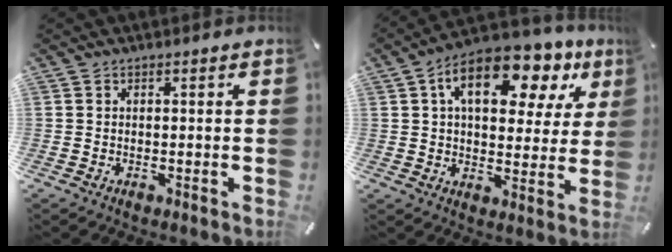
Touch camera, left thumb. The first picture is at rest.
{"total": 16.9, "force": [8.2, 9.1, 11.7], "torque": [-0.180, -0.030, 0.132]}